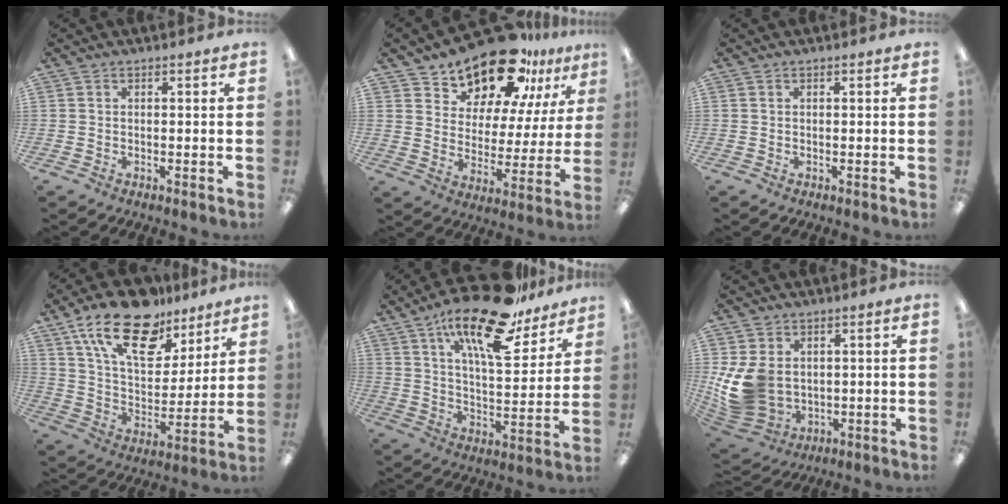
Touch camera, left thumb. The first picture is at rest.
{"total": 18.1, "force": [15.5, 7.1, 6.3], "torque": [-0.112, -0.120, 0.273]}
{"total": 0.0}
{"total": 20.7, "force": [13.8, 10.1, 11.6], "torque": [-0.207, -0.071, 0.245]}
{"total": 22.8, "force": [15.5, 7.8, 14.7], "torque": [-0.234, -0.093, 0.257]}
{"total": 12.8, "force": [1.0, 10.2, 7.6], "torque": [-0.177, -0.005, 0.022]}